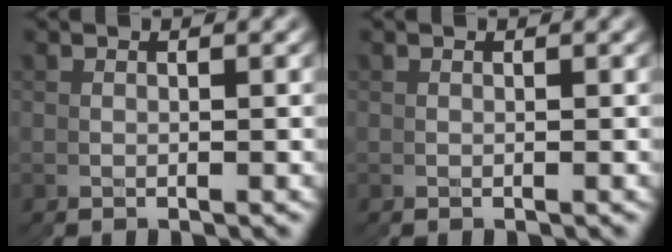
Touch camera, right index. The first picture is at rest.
{"total": 0.0}